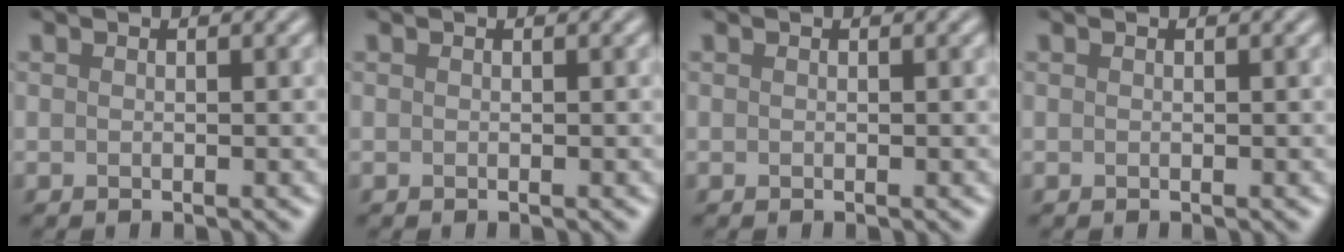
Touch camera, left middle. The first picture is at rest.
{"total": 0.0}
{"total": 0.0}
{"total": 0.0}